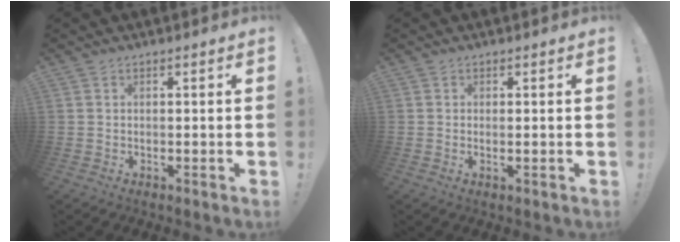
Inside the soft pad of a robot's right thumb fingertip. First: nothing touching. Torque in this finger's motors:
{"motor_torque": [-0.37, 0.15, -0.33, 0.23, 0.08]}